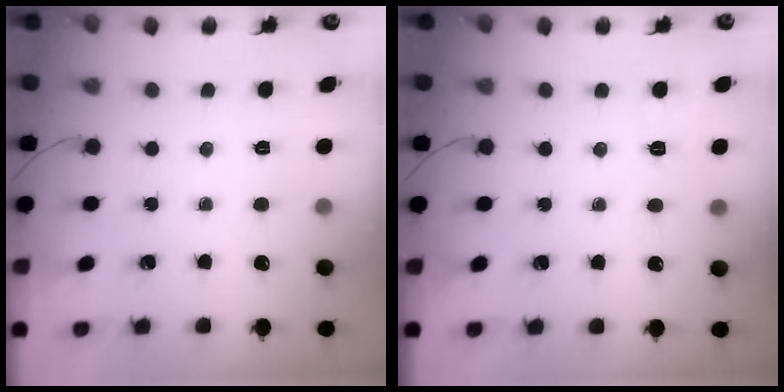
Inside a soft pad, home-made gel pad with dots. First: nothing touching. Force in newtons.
{"total": 2.4, "press": 1.7, "slide": 1.7}